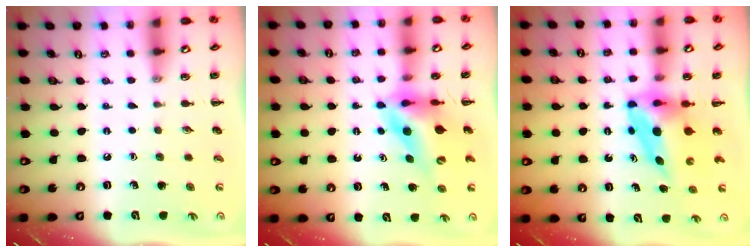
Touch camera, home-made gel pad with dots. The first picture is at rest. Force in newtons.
{"total": 11.1, "press": 10.5, "slide": 3.6}
{"total": 6.1, "press": 5.9, "slide": 1.3}